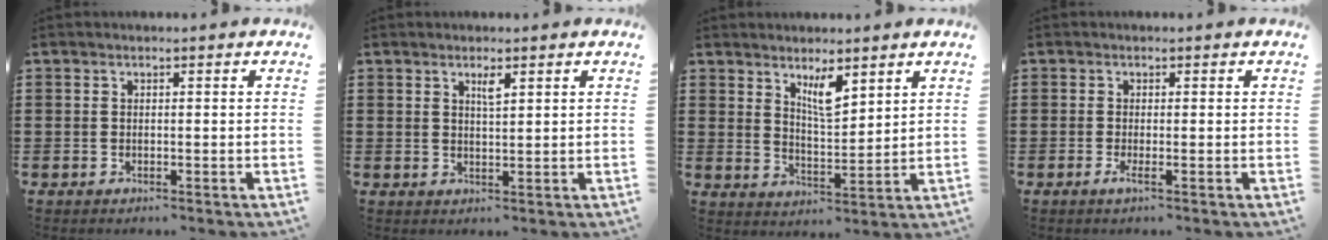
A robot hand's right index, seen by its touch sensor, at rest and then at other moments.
{"total": 2.0, "force": [1.2, 0.4, 1.6], "torque": [-0.024, -0.001, 0.017]}
{"total": 5.2, "force": [3.5, 1.5, 3.7], "torque": [-0.063, -0.008, 0.057]}
{"total": 1.5, "force": [-0.6, 0.1, 1.4], "torque": [-0.031, -0.007, -0.013]}